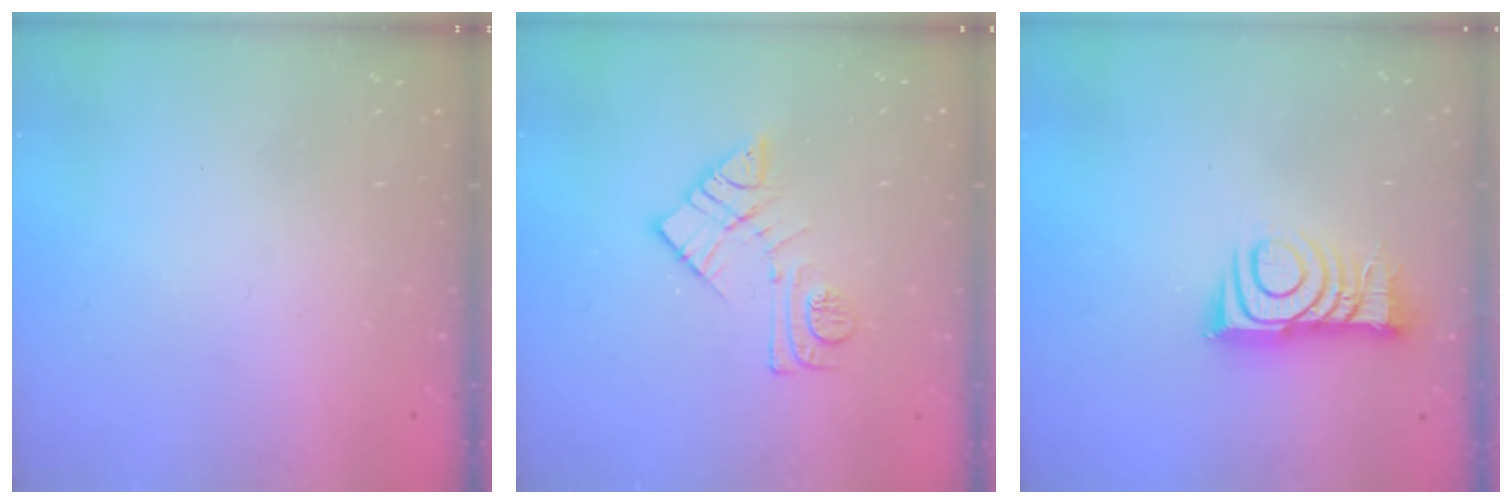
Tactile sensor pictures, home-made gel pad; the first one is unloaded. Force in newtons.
{"total": 11.3, "press": 11.3, "slide": 0.4}
{"total": 10.3, "press": 10.3, "slide": 0.4}